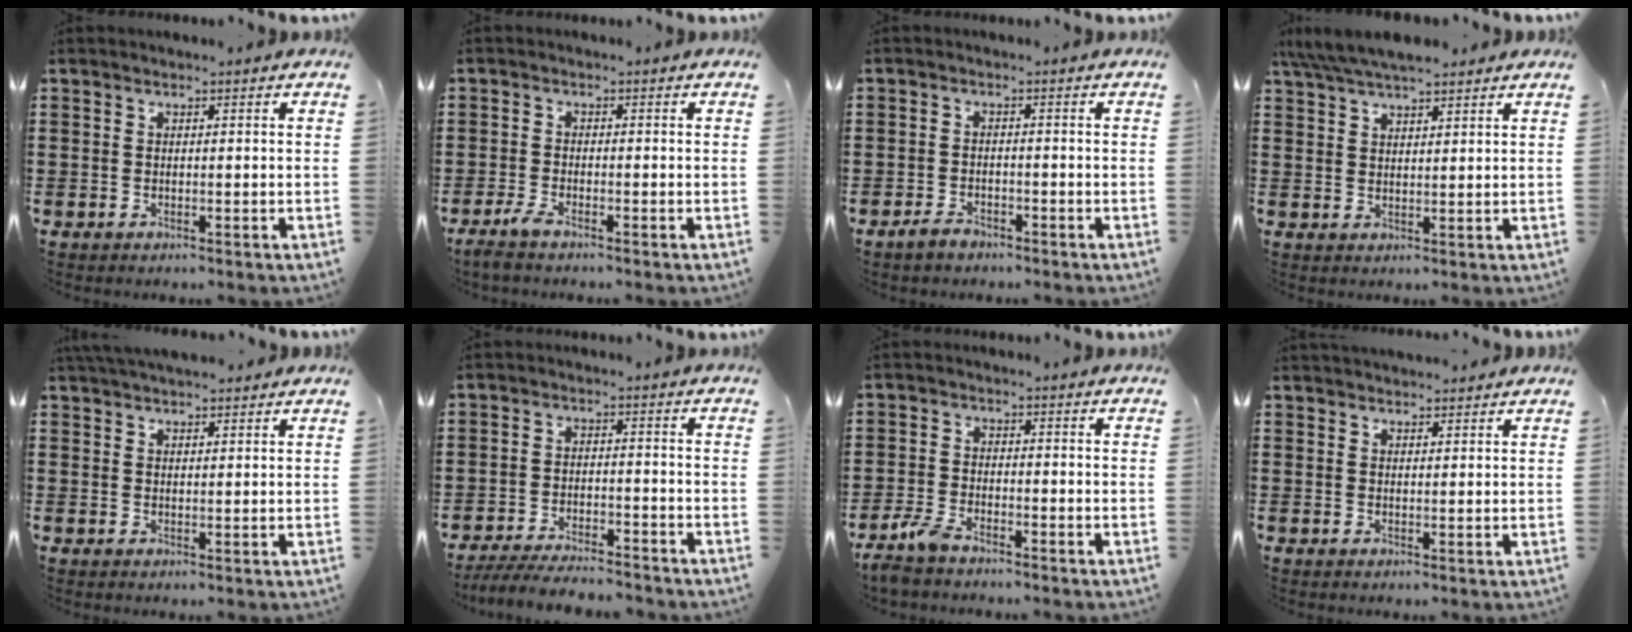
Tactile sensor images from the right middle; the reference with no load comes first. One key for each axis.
{"total": 2.2, "fx": -1.6, "fy": 0.3, "fz": 1.4, "tx": -0.040, "ty": -0.002, "tz": -0.036}
{"total": 2.0, "fx": -1.7, "fy": 0.8, "fz": 0.7, "tx": -0.015, "ty": 0.005, "tz": -0.034}
{"total": 5.5, "fx": 4.8, "fy": 0.8, "fz": 2.5, "tx": -0.062, "ty": -0.003, "tz": 0.090}
{"total": 2.7, "fx": 2.6, "fy": 0.4, "fz": 0.6, "tx": -0.018, "ty": 0.002, "tz": 0.050}
{"total": 4.9, "fx": -4.7, "fy": 0.3, "fz": 1.4, "tx": -0.028, "ty": -0.003, "tz": -0.094}
{"total": 3.7, "fx": -3.0, "fy": 0.9, "fz": 1.9, "tx": -0.061, "ty": -0.004, "tz": -0.067}
{"total": 1.9, "fx": 1.8, "fy": 0.1, "fz": 0.0, "tx": -0.004, "ty": 0.004, "tz": 0.036}